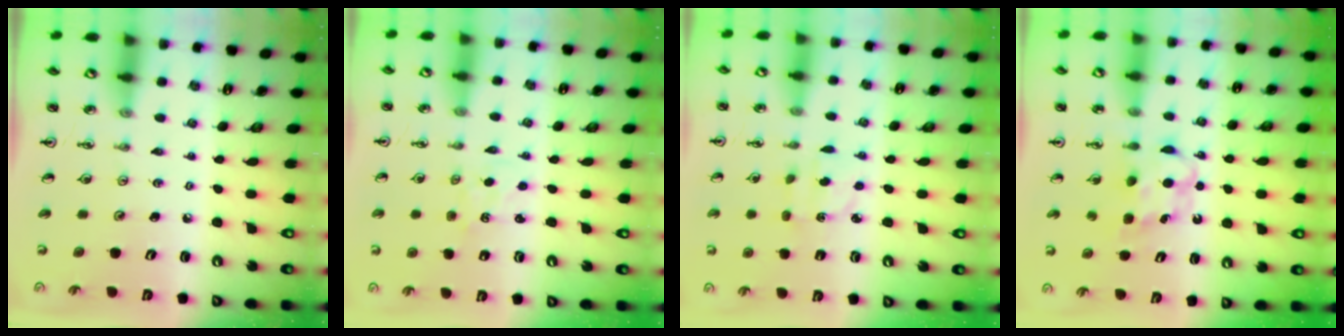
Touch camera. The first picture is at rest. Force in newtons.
{"total": 1.2, "press": 1.1, "slide": 0.2}
{"total": 2.7, "press": 2.6, "slide": 0.6}
{"total": 6.0, "press": 5.9, "slide": 0.7}